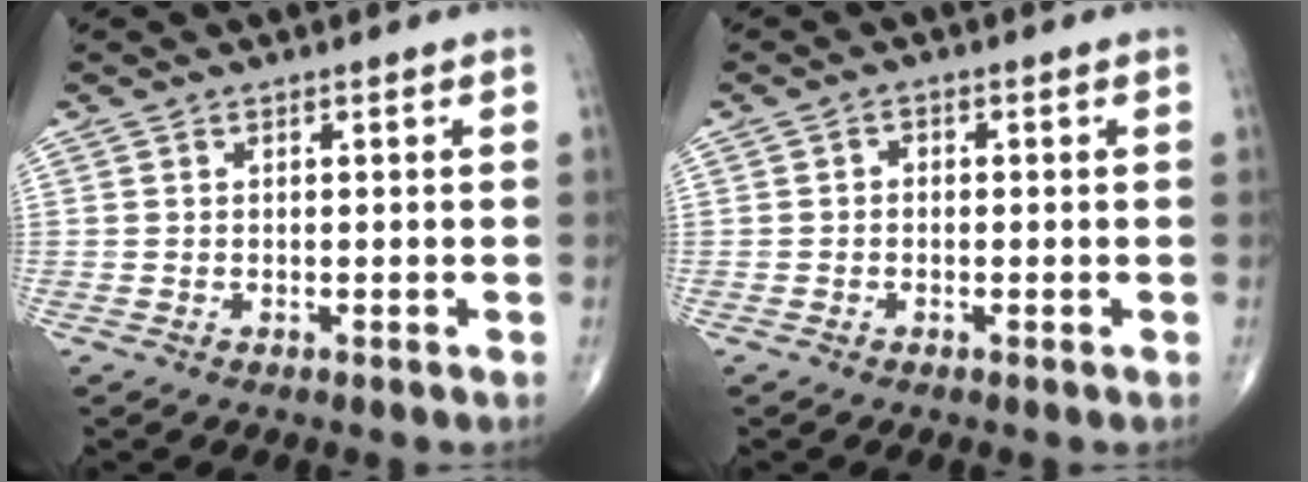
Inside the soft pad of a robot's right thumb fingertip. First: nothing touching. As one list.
[{"total": 1.2, "force": [-0.2, 1.0, 0.6], "torque": [-0.001, 0.004, -0.008]}]